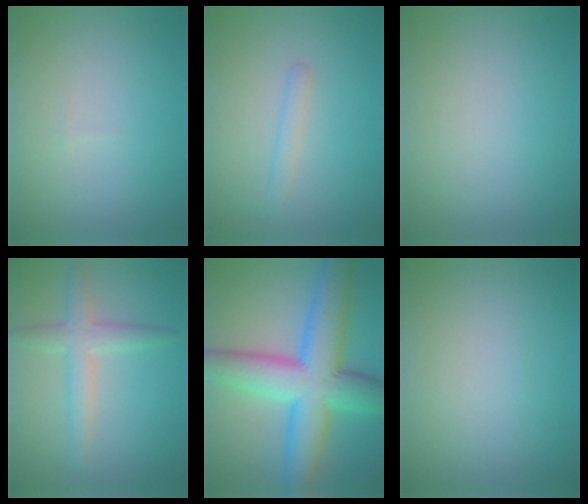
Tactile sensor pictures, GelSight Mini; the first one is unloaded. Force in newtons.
{"total": 1.4, "press": 1.4, "slide": 0.1}
{"total": 0.0}
{"total": 3.3, "press": 3.3, "slide": 0.1}
{"total": 11.6, "press": 11.6, "slide": 0.1}
{"total": 0.0}